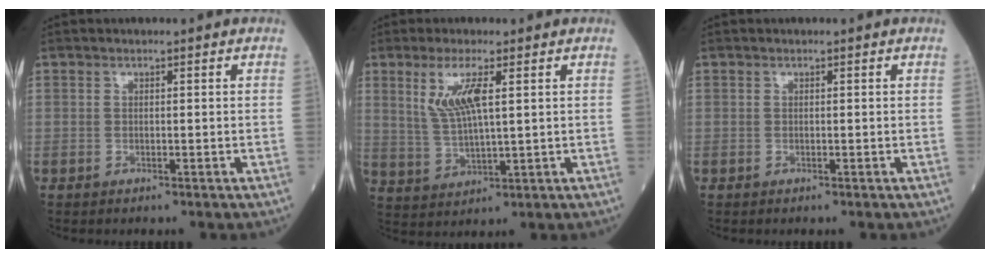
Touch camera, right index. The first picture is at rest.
{"total": 6.8, "force": [2.6, 0.9, 6.2], "torque": [-0.135, -0.001, 0.058]}
{"total": 0.0}